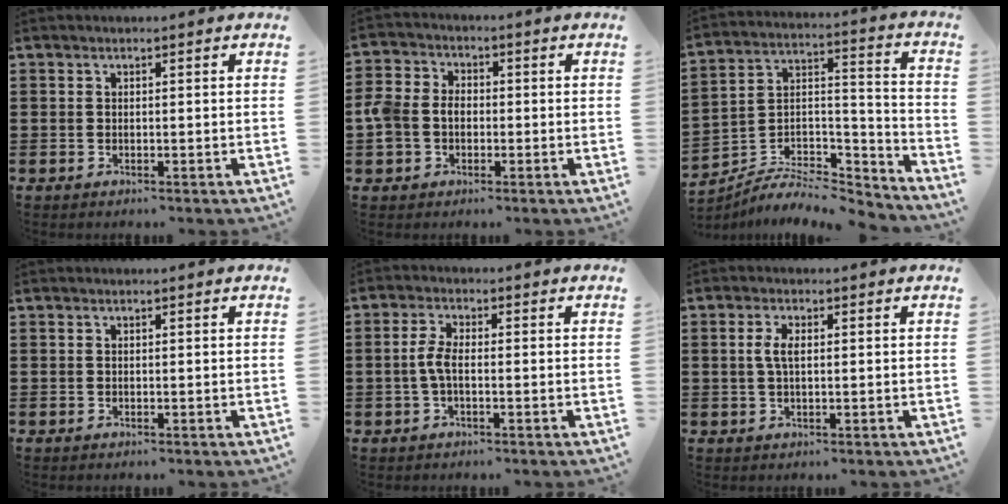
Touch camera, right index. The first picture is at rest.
{"total": 5.1, "force": [-0.8, 4.2, 2.8], "torque": [-0.089, 0.002, -0.026]}
{"total": 6.3, "force": [-5.4, 2.6, 1.9], "torque": [-0.033, 0.006, -0.104]}
{"total": 0.0}
{"total": 3.5, "force": [-0.6, 1.2, 3.2], "torque": [-0.080, -0.004, -0.019]}
{"total": 3.1, "force": [0.3, 1.2, 2.8], "torque": [-0.057, 0.006, 0.003]}